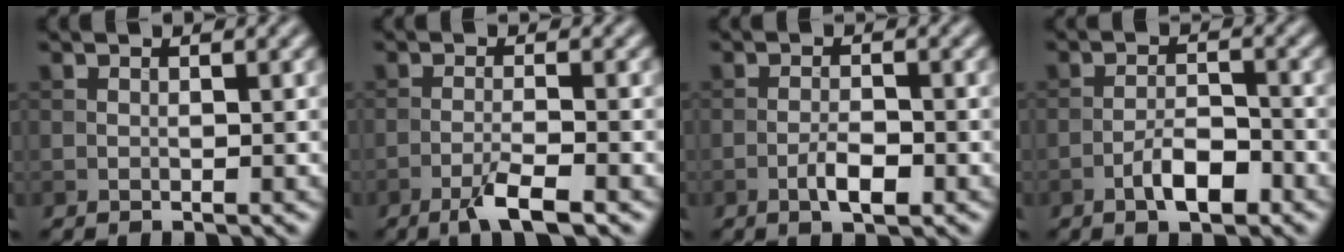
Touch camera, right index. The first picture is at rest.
{"total": 3.4, "force": [-2.1, 0.5, 2.6], "torque": [-0.047, 0.002, -0.048]}
{"total": 2.6, "force": [-1.2, 0.8, 2.1], "torque": [-0.039, 0.002, -0.025]}
{"total": 3.4, "force": [-1.9, 1.3, 2.5], "torque": [-0.041, 0.009, -0.037]}